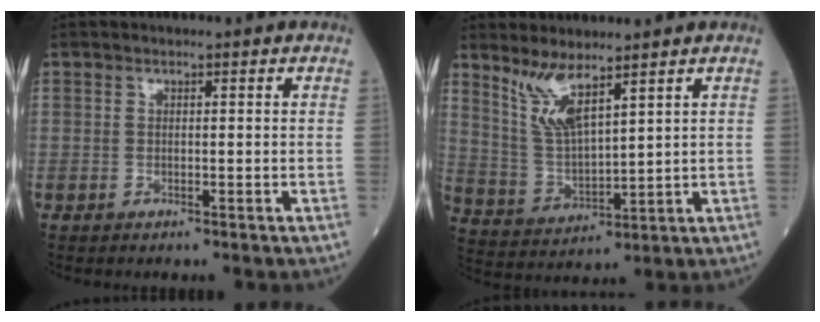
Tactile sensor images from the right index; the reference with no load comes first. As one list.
[{"total": 7.1, "force": [5.1, 1.0, 4.8], "torque": [-0.108, -0.014, 0.114]}]